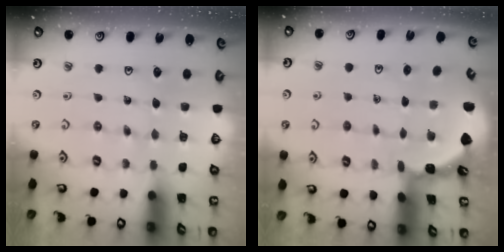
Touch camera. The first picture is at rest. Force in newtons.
{"total": 1.6, "press": 1.6, "slide": 0.1}